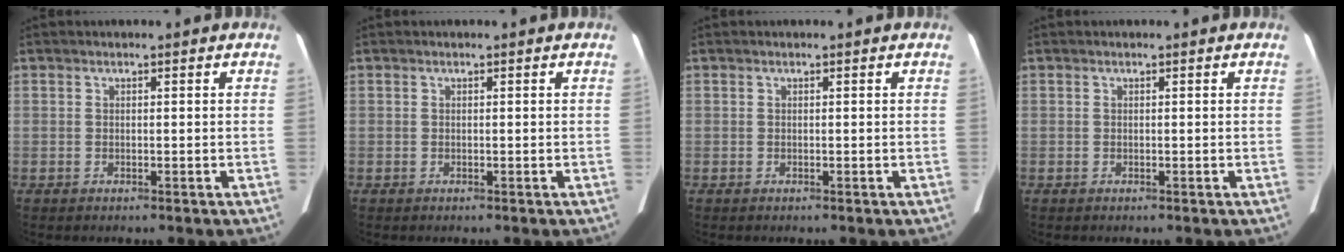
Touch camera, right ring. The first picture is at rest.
{"total": 0.0}
{"total": 0.0}
{"total": 0.0}